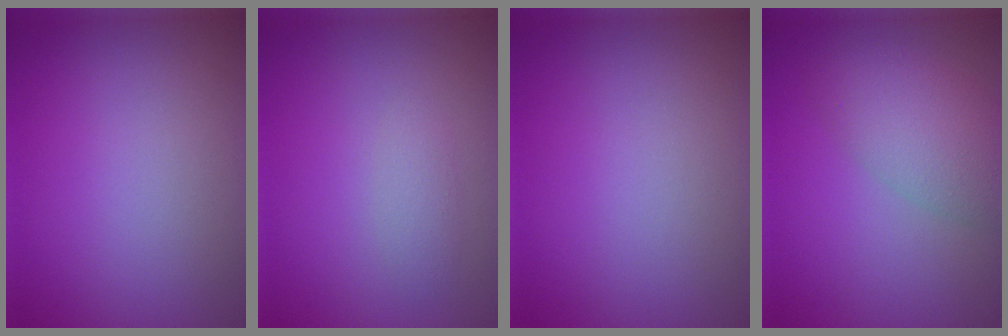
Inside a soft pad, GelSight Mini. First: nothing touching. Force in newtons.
{"total": 1.2, "press": 1.2, "slide": 0.1}
{"total": 0.0}
{"total": 4.7, "press": 4.7, "slide": 0.2}